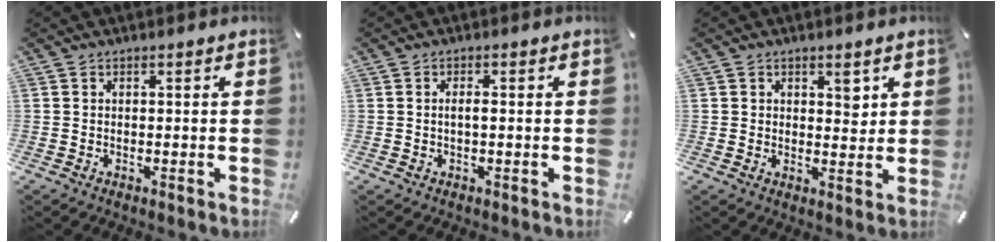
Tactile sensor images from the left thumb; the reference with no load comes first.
{"total": 1.6, "force": [0.0, 0.6, 1.4], "torque": [-0.027, 0.002, -0.002]}
{"total": 3.5, "force": [1.8, 2.3, 2.0], "torque": [-0.010, -0.010, 0.026]}